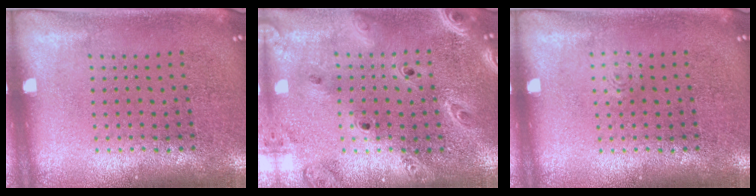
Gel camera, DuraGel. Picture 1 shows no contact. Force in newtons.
{"total": 2.7, "press": 2.3, "slide": 1.4}
{"total": 0.7, "press": 0.6, "slide": 0.2}